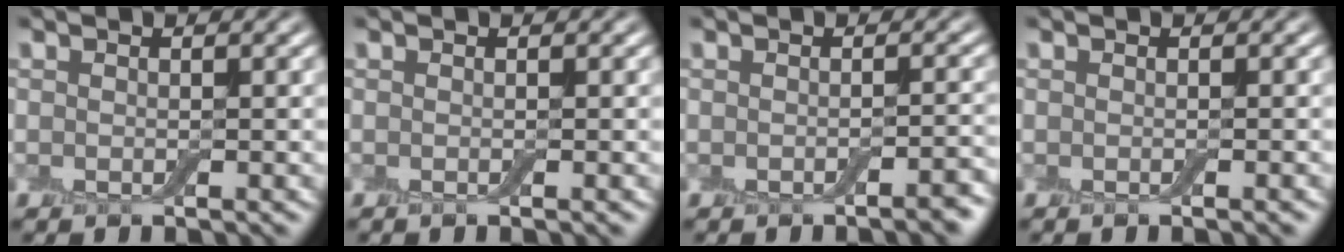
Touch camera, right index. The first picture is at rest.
{"total": 0.6, "force": [-0.3, 0.1, 0.5], "torque": [-0.005, -0.002, -0.006]}
{"total": 1.8, "force": [-1.0, 0.4, 1.4], "torque": [-0.014, 0.003, -0.017]}
{"total": 1.0, "force": [-0.4, 0.2, 0.9], "torque": [-0.008, -0.001, -0.008]}